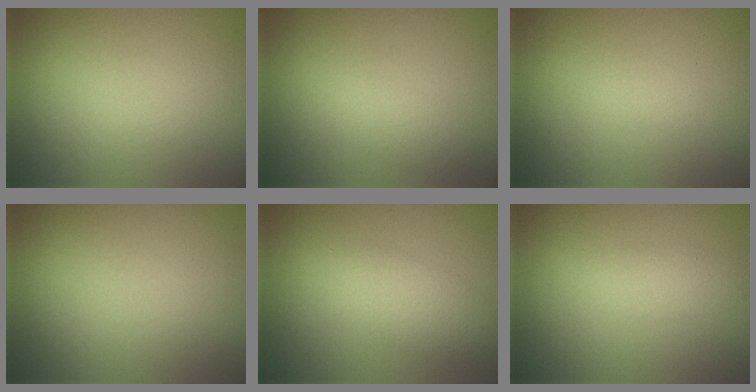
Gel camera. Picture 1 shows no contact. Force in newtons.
{"total": 2.1, "press": 2.1, "slide": 0.0}
{"total": 0.5, "press": 0.5, "slide": 0.0}
{"total": 0.0}
{"total": 3.7, "press": 3.7, "slide": 0.1}
{"total": 1.8, "press": 1.8, "slide": 0.1}